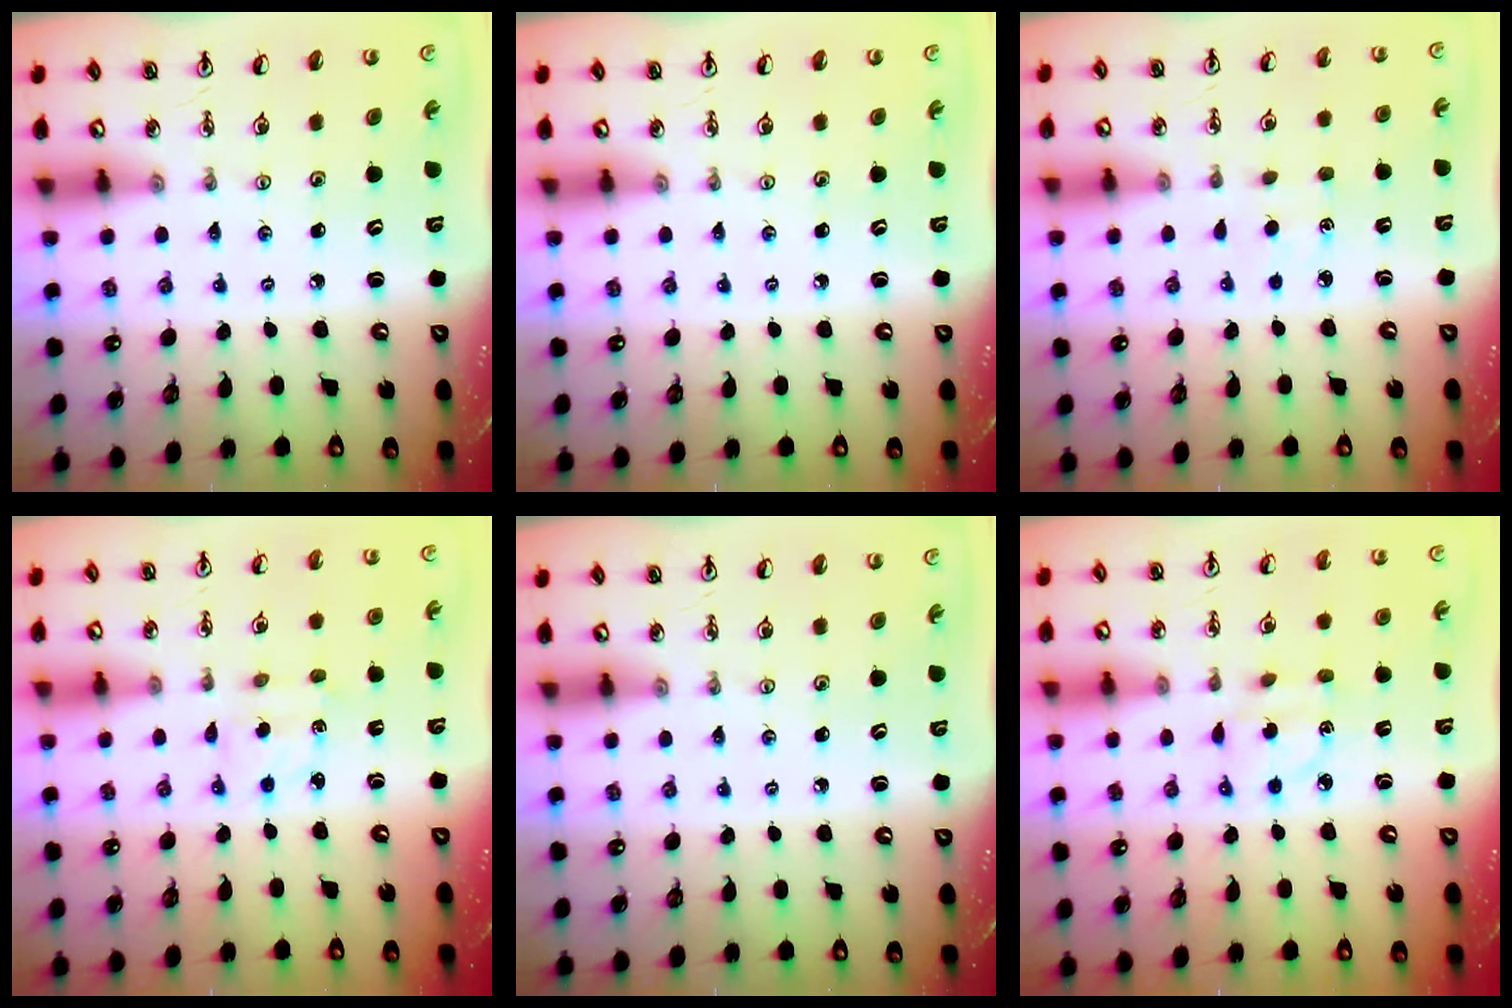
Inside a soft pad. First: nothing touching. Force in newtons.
{"total": 0.0}
{"total": 1.4, "press": 1.4, "slide": 0.2}
{"total": 2.0, "press": 1.9, "slide": 0.7}
{"total": 0.0}
{"total": 4.2, "press": 4.2, "slide": 0.3}